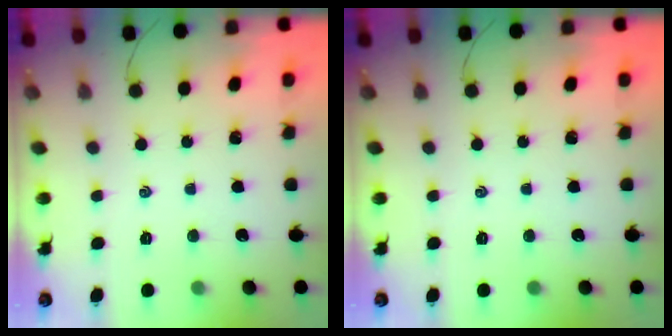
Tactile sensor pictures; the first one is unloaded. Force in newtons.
{"total": 0.0}